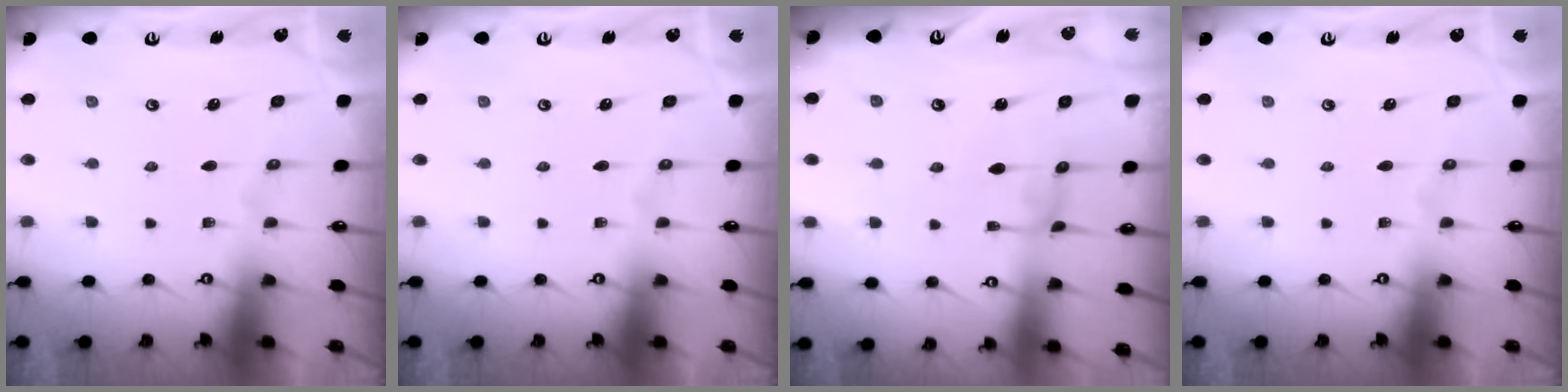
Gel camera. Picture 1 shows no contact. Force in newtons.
{"total": 0.0}
{"total": 1.4, "press": 1.4, "slide": 0.1}
{"total": 0.0}